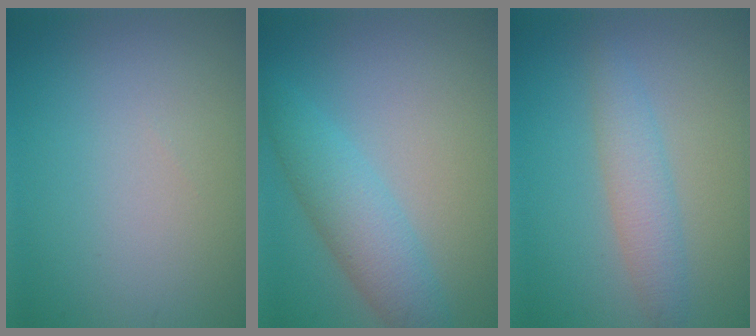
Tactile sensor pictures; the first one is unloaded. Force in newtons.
{"total": 4.3, "press": 4.3, "slide": 0.1}
{"total": 2.7, "press": 2.7, "slide": 0.0}